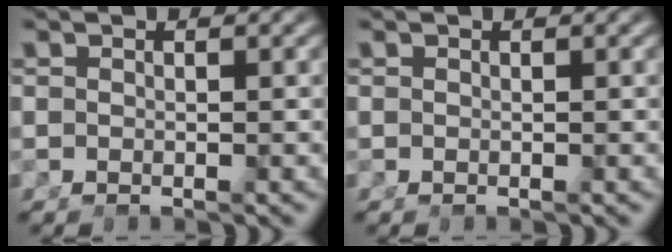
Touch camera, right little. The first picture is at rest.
{"total": 0.0}